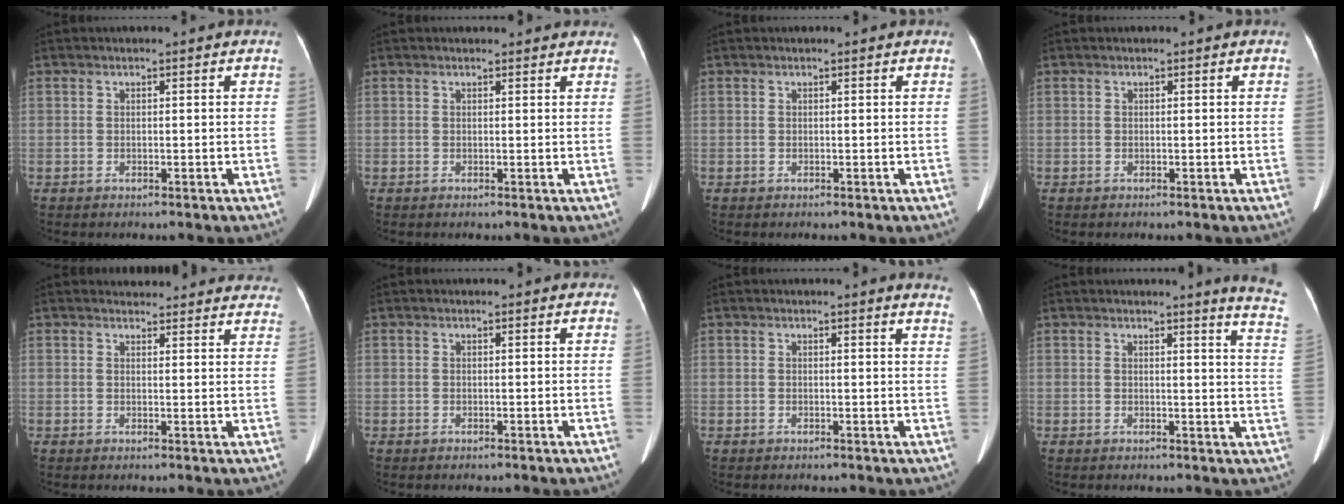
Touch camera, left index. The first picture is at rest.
{"total": 4.0, "force": [3.7, 1.1, 0.9], "torque": [-0.008, 0.013, 0.034]}
{"total": 0.0}
{"total": 0.0}
{"total": 16.8, "force": [16.1, 3.9, 2.7], "torque": [-0.013, -0.027, 0.165]}
{"total": 3.2, "force": [3.0, 1.0, 0.7], "torque": [-0.009, 0.015, 0.023]}
{"total": 4.4, "force": [4.3, -0.1, 1.1], "torque": [-0.011, -0.022, 0.018]}
{"total": 8.1, "force": [7.4, -1.2, 3.0], "torque": [-0.029, -0.075, 0.052]}